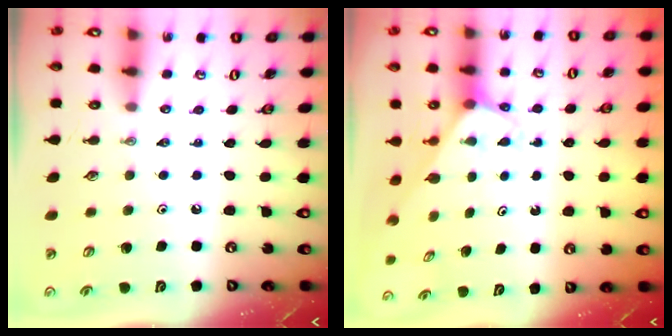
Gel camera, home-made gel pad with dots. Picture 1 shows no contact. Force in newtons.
{"total": 2.5, "press": 2.5, "slide": 0.1}